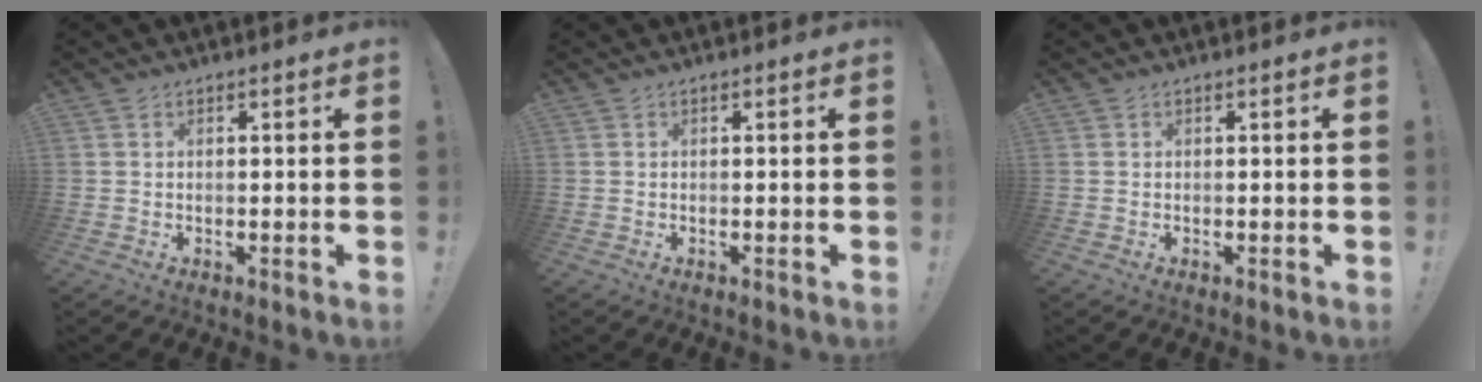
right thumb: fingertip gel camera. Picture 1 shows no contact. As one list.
[{"total": 0.0}, {"total": 0.0}]